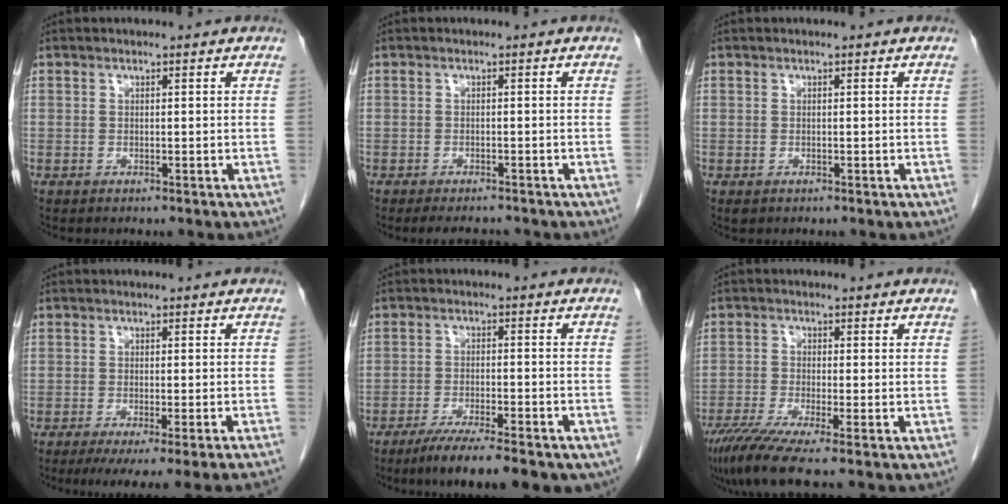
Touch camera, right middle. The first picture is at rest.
{"total": 4.1, "force": [-3.8, 1.0, 1.4], "torque": [-0.016, -0.007, -0.054]}
{"total": 0.6, "force": [-0.3, 0.5, 0.3], "torque": [-0.007, 0.002, 0.000]}
{"total": 10.6, "force": [-9.0, -1.3, 5.4], "torque": [-0.044, -0.031, -0.119]}
{"total": 12.2, "force": [-9.2, 2.1, 7.7], "torque": [-0.107, -0.016, -0.136]}
{"total": 7.4, "force": [-5.6, -0.4, 4.9], "torque": [-0.084, -0.022, -0.097]}